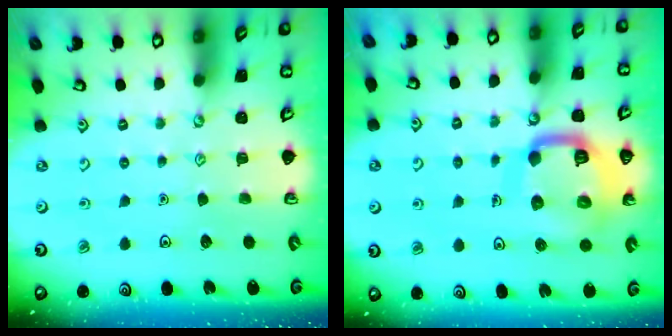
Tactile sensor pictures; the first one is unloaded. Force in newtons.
{"total": 16.6, "press": 16.5, "slide": 1.6}